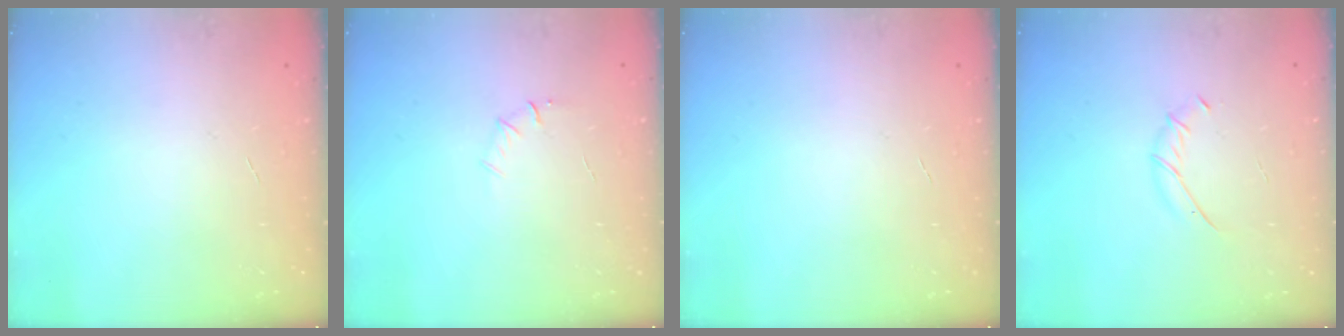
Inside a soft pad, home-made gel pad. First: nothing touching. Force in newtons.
{"total": 4.5, "press": 4.2, "slide": 1.6}
{"total": 0.0}
{"total": 3.9, "press": 3.8, "slide": 0.7}